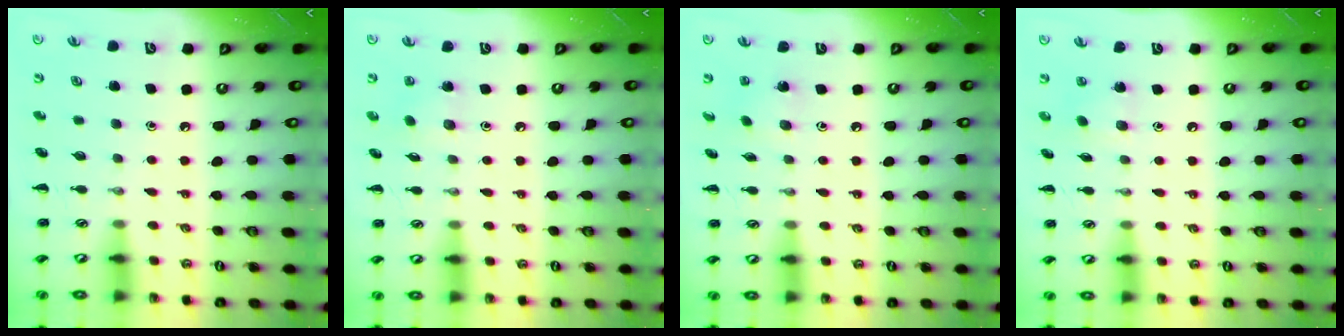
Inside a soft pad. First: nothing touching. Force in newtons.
{"total": 4.8, "press": 4.6, "slide": 1.1}
{"total": 2.1, "press": 2.0, "slide": 0.6}
{"total": 5.2, "press": 5.1, "slide": 0.9}